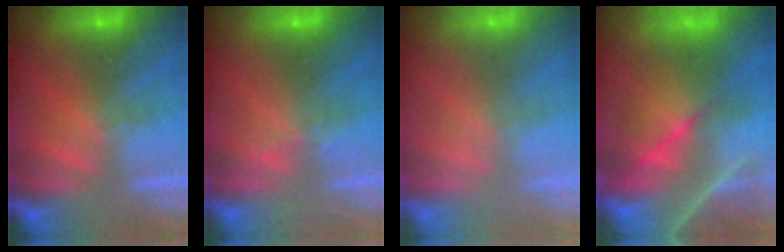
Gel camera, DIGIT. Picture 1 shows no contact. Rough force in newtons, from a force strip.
{"total": 2.1}
{"total": 2.9}
{"total": 8.0}